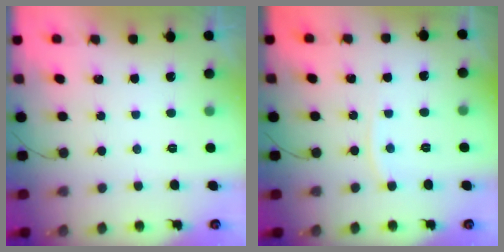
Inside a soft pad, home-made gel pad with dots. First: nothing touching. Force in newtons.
{"total": 3.9, "press": 3.8, "slide": 0.5}